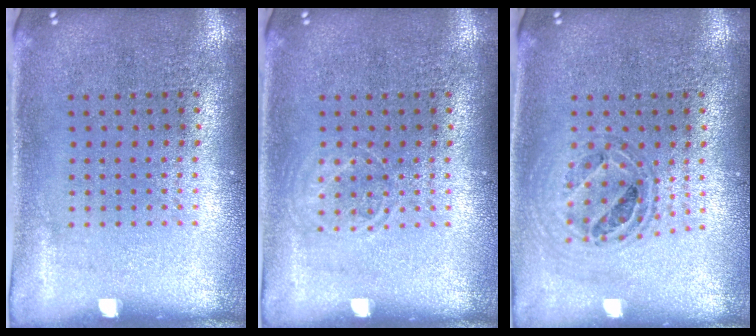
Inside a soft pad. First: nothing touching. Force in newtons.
{"total": 1.1, "press": 1.1, "slide": 0.2}
{"total": 0.8, "press": 0.7, "slide": 0.3}